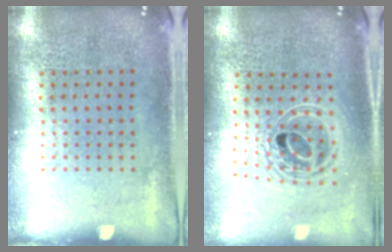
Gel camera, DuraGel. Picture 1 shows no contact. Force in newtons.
{"total": 2.0, "press": 1.5, "slide": 1.3}